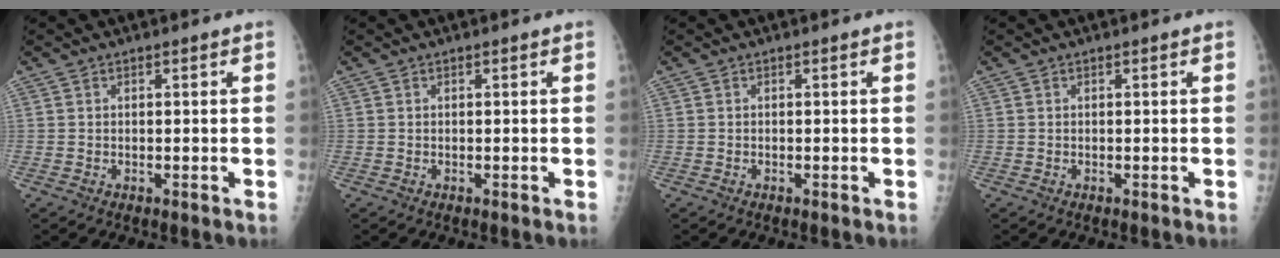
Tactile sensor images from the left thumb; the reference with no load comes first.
{"total": 0.0}
{"total": 0.0}
{"total": 0.0}